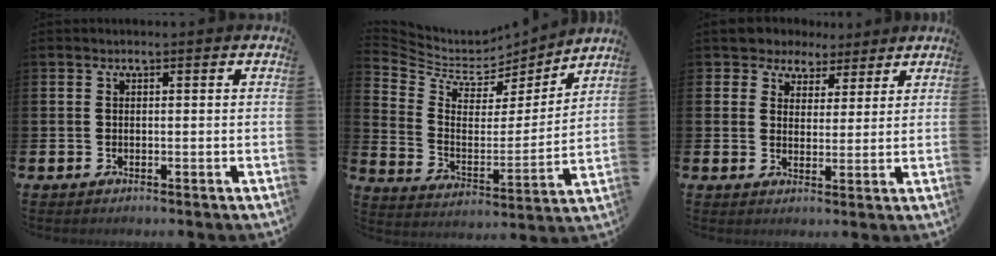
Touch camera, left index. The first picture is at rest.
{"total": 6.0, "force": [5.2, 2.6, 1.5], "torque": [-0.065, -0.043, 0.085]}
{"total": 4.7, "force": [3.9, 2.5, -0.7], "torque": [-0.009, -0.018, 0.069]}